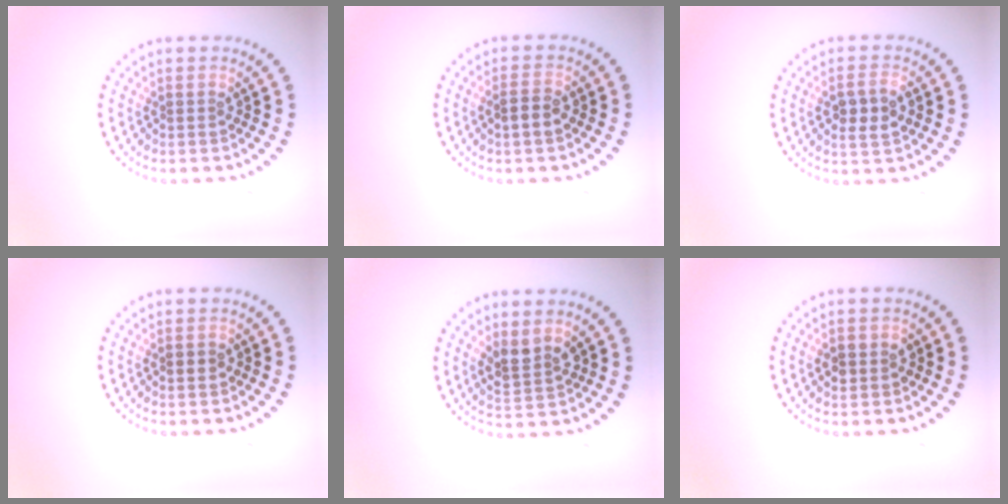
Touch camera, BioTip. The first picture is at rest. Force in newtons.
{"total": 1.9, "press": 1.8, "slide": 0.4}
{"total": 2.9, "press": 2.9, "slide": 0.4}
{"total": 1.3, "press": 1.3, "slide": 0.1}
{"total": 2.6, "press": 2.4, "slide": 1.0}
{"total": 1.8, "press": 1.8, "slide": 0.1}